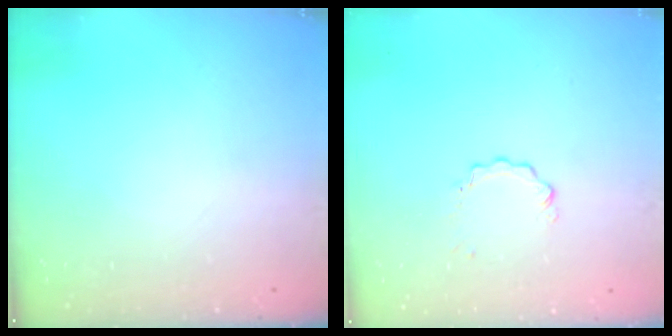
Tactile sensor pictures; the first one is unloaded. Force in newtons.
{"total": 2.3, "press": 2.3, "slide": 0.3}